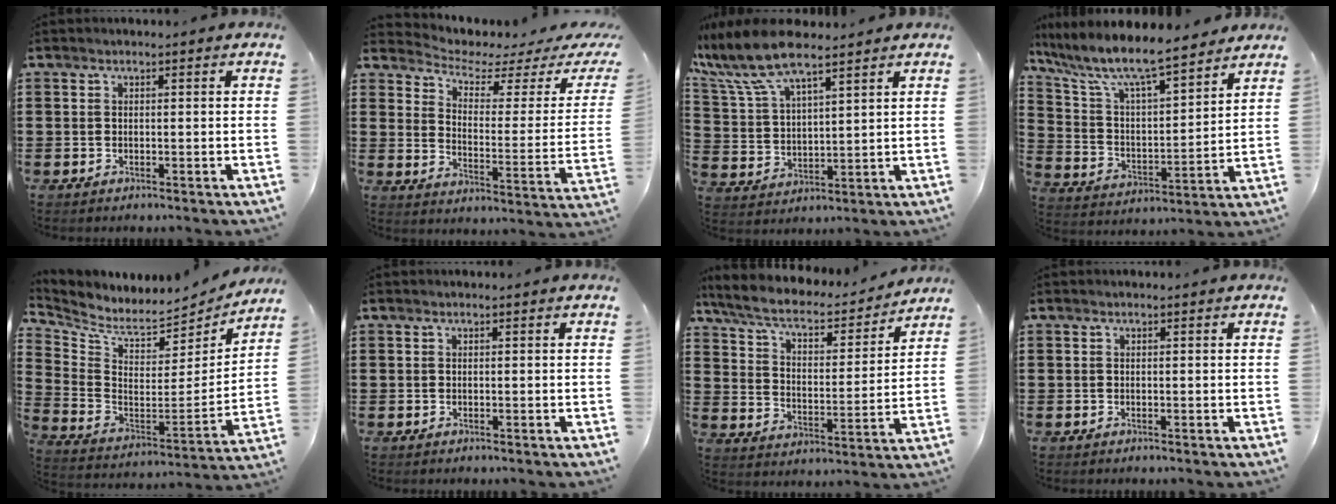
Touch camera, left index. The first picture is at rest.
{"total": 2.7, "force": [2.1, 1.0, 1.4], "torque": [-0.047, -0.018, 0.025]}
{"total": 9.6, "force": [7.7, 2.4, 5.1], "torque": [-0.134, -0.028, 0.136]}
{"total": 8.9, "force": [7.7, 1.4, 4.2], "torque": [-0.115, -0.048, 0.129]}
{"total": 6.0, "force": [5.3, 1.9, 1.9], "torque": [-0.069, -0.051, 0.091]}
{"total": 0.0}
{"total": 6.4, "force": [5.3, 1.8, 3.1], "torque": [-0.082, -0.032, 0.087]}
{"total": 0.0}